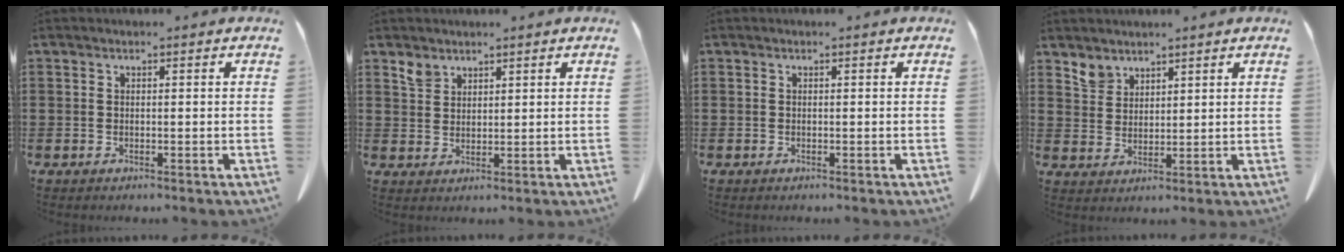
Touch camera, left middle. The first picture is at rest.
{"total": 2.4, "force": [2.0, 1.2, 0.5], "torque": [-0.015, 0.002, 0.039]}
{"total": 0.0}
{"total": 3.2, "force": [2.7, 1.7, 0.3], "torque": [-0.017, 0.003, 0.053]}